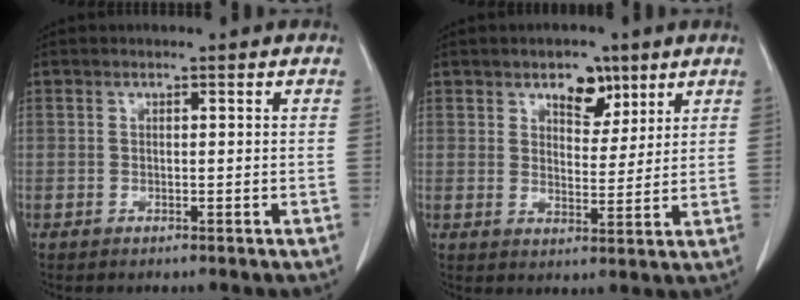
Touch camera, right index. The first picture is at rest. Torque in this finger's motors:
{"motor_torque": [0.36, 0.38, 0.08, 0.06]}